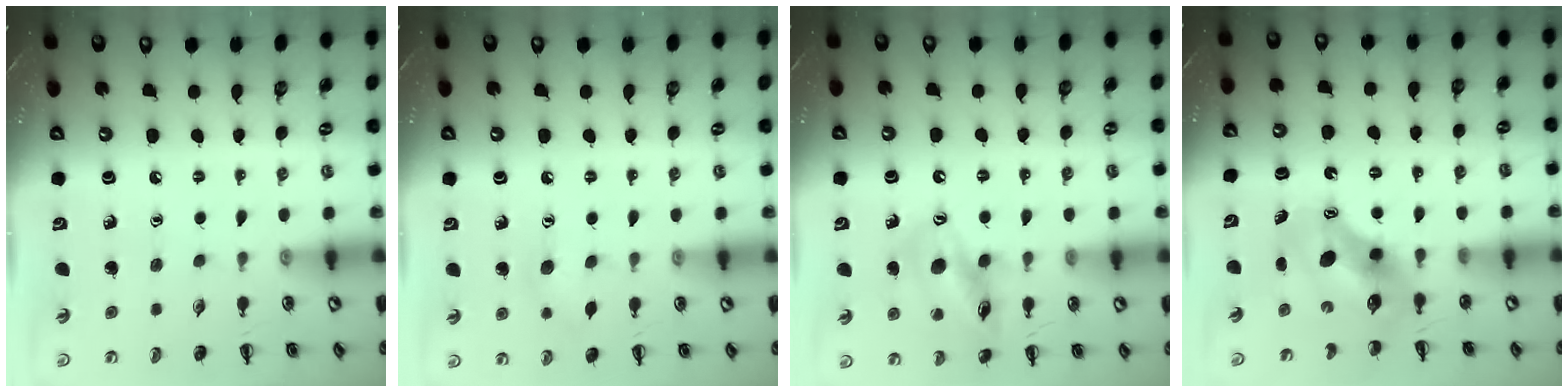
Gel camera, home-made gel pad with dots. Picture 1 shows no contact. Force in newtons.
{"total": 5.7, "press": 5.5, "slide": 1.2}
{"total": 14.2, "press": 14.0, "slide": 2.6}
{"total": 7.7, "press": 7.5, "slide": 1.9}